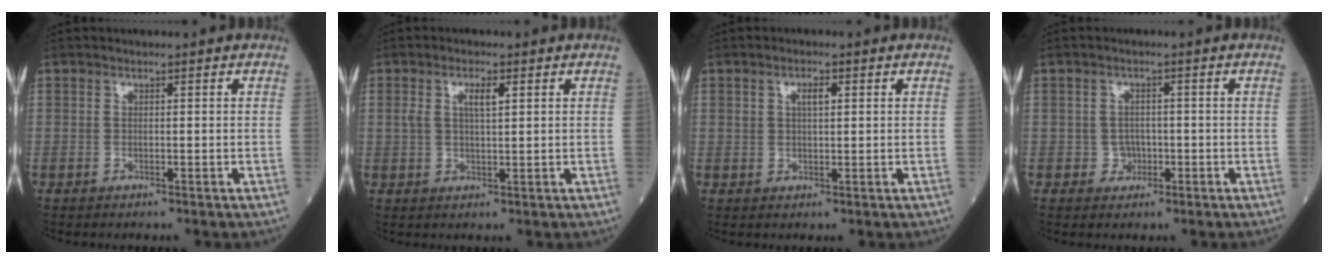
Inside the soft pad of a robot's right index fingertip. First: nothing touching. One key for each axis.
{"total": 3.3, "fx": 1.2, "fy": 0.8, "fz": 3.0, "tx": -0.059, "ty": 0.004, "tz": 0.022}
{"total": 2.5, "fx": 0.9, "fy": 0.9, "fz": 2.2, "tx": -0.041, "ty": 0.002, "tz": 0.017}
{"total": 2.2, "fx": -0.8, "fy": 2.0, "fz": 0.5, "tx": -0.002, "ty": 0.008, "tz": -0.011}